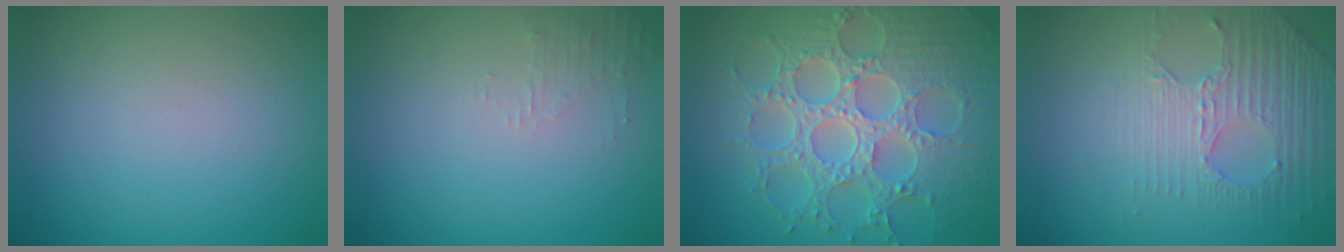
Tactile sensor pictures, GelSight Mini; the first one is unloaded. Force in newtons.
{"total": 1.3, "press": 1.2, "slide": 0.3}
{"total": 8.8, "press": 6.6, "slide": 5.7}
{"total": 4.6, "press": 3.0, "slide": 3.4}